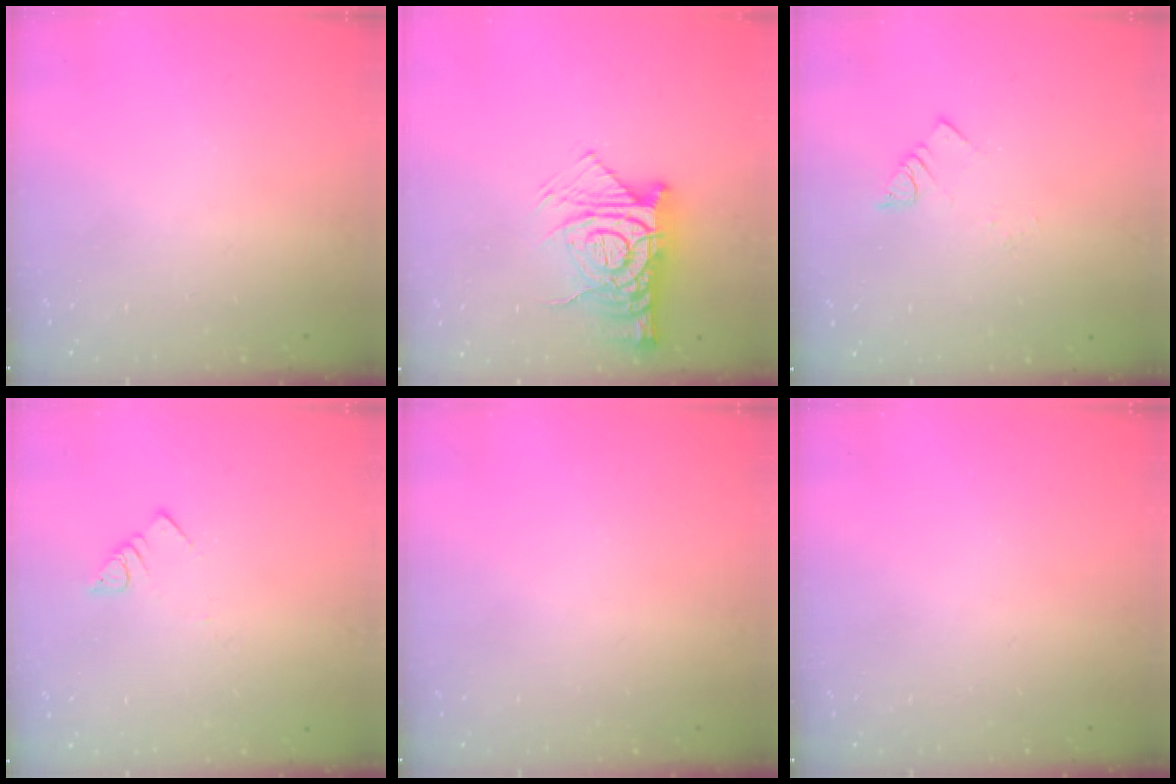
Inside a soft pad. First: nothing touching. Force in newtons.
{"total": 12.2, "press": 12.1, "slide": 1.4}
{"total": 2.8, "press": 2.8, "slide": 0.3}
{"total": 3.0, "press": 3.0, "slide": 0.1}
{"total": 0.0}
{"total": 0.0}